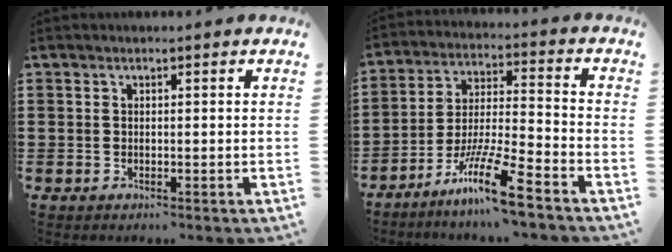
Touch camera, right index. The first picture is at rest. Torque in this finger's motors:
{"motor_torque": [1.50, -0.64, 0.59, 0.19]}